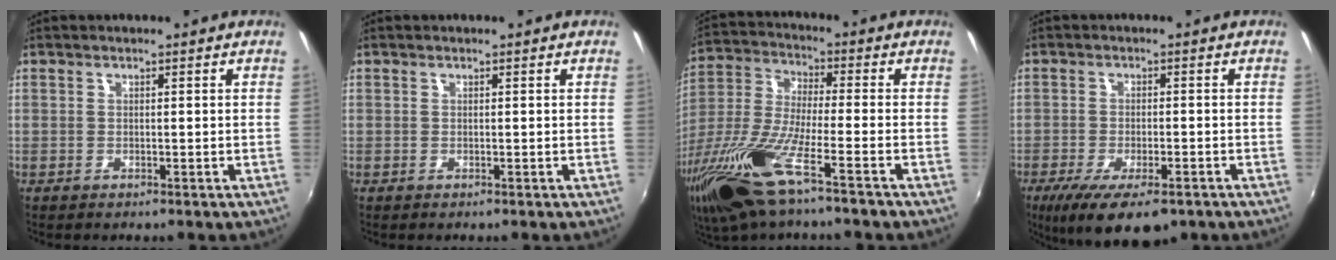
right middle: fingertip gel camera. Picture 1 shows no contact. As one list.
[{"total": 0.0}, {"total": 18.3, "force": [-11.1, 3.0, 14.2], "torque": [-0.303, -0.043, -0.217]}, {"total": 12.2, "force": [-7.8, 4.6, 8.3], "torque": [-0.167, -0.040, -0.122]}]